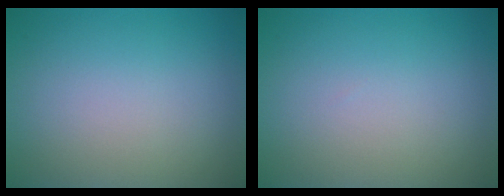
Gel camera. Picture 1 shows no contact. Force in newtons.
{"total": 0.0}